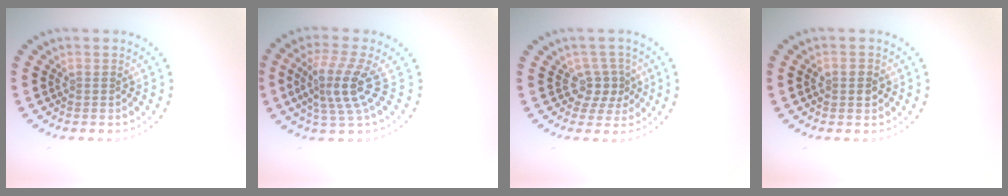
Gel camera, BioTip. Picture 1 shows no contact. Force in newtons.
{"total": 4.0, "press": 3.0, "slide": 2.6}
{"total": 2.4, "press": 1.9, "slide": 1.5}
{"total": 1.4, "press": 1.4, "slide": 0.3}